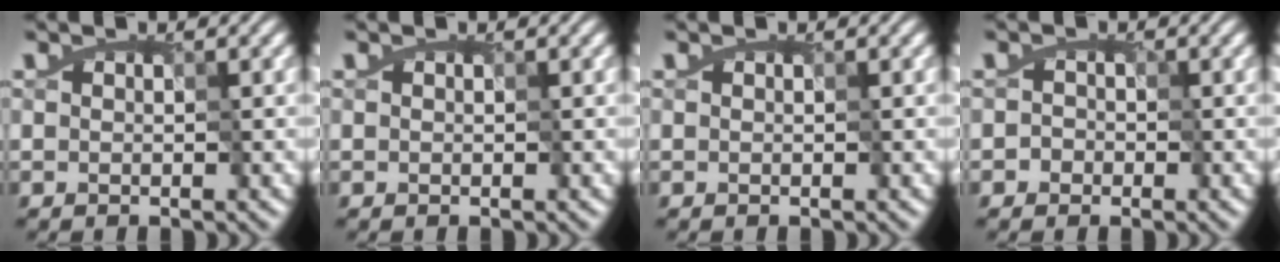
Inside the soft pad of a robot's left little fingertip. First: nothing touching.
{"total": 0.0}
{"total": 0.0}
{"total": 1.7, "force": [-0.9, 1.4, 0.2], "torque": [0.003, 0.005, -0.017]}